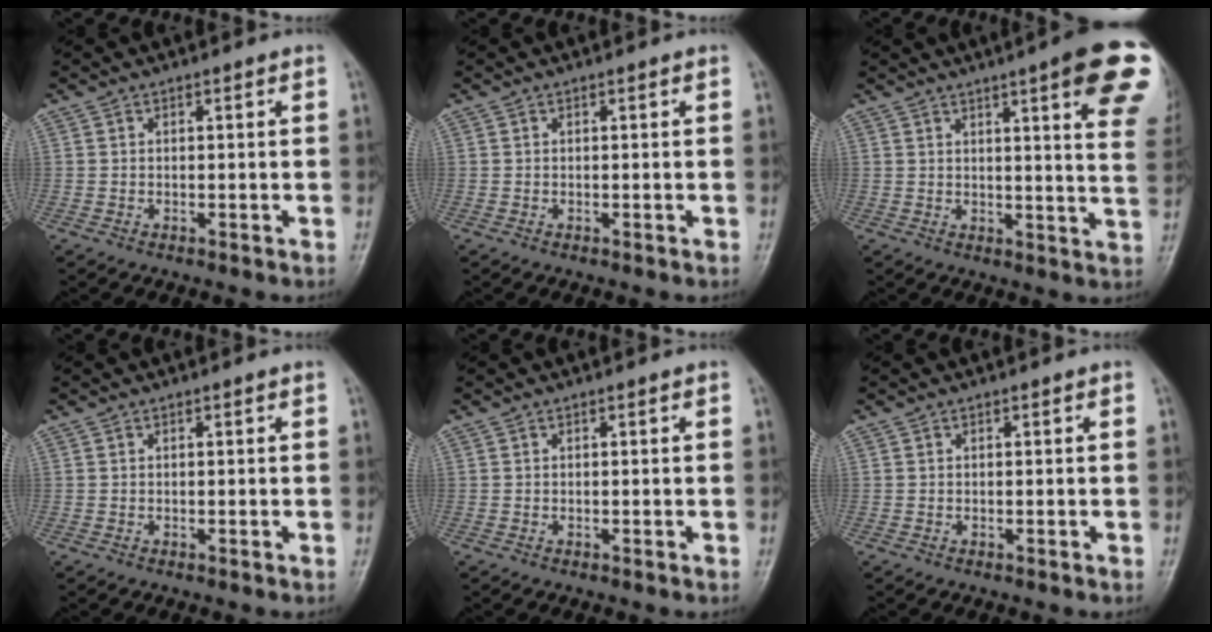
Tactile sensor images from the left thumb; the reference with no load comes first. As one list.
[{"total": 0.0}, {"total": 17.6, "force": [8.9, 2.8, 14.9], "torque": [-0.171, -0.029, 0.097]}, {"total": 0.0}, {"total": 0.0}, {"total": 0.0}]